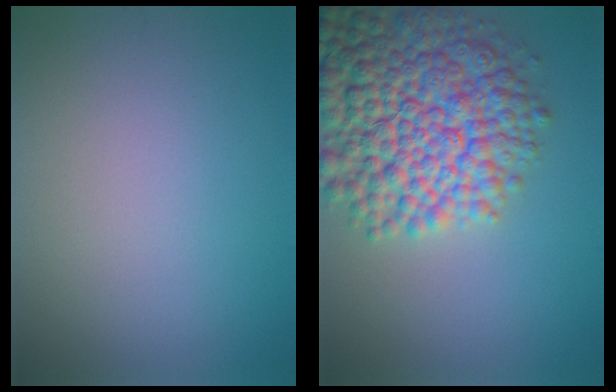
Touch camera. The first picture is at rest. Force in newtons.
{"total": 11.7, "press": 11.7, "slide": 0.5}